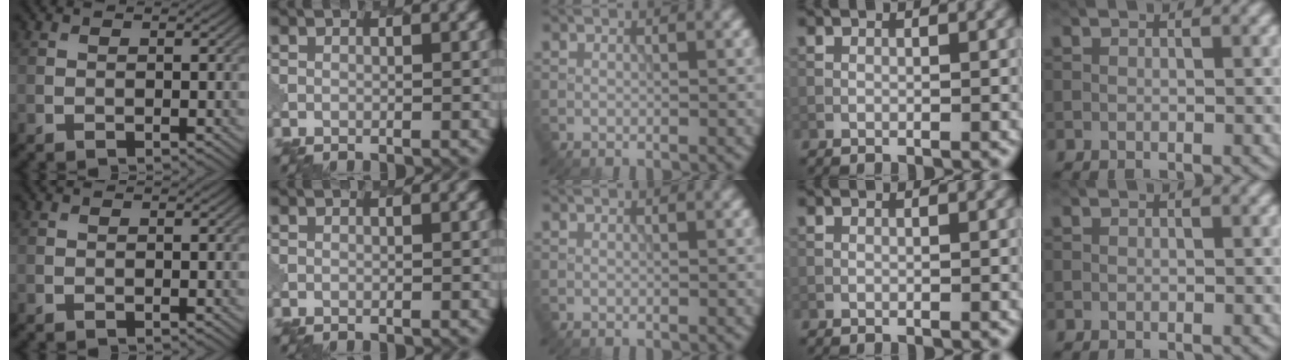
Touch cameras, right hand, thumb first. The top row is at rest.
{}